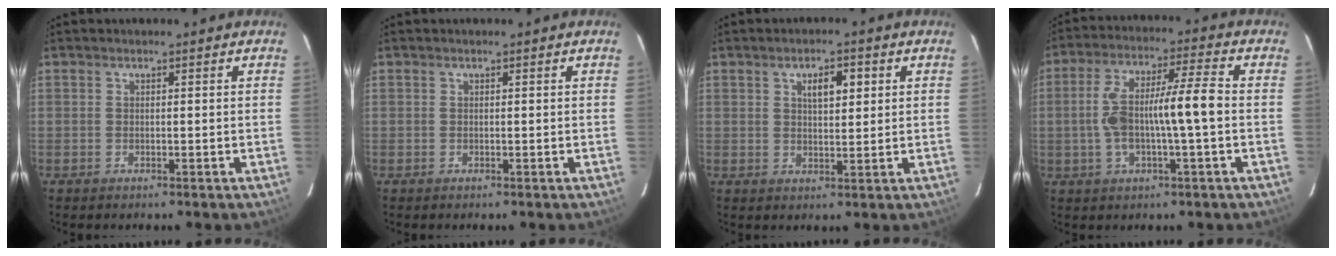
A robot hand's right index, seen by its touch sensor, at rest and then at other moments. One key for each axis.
{"total": 0.0}
{"total": 4.4, "fx": 1.7, "fy": 1.5, "fz": 3.8, "tx": -0.063, "ty": 0.006, "tz": 0.028}
{"total": 11.3, "fx": -0.9, "fy": 1.3, "fz": 11.2, "tx": -0.209, "ty": 0.023, "tz": -0.017}